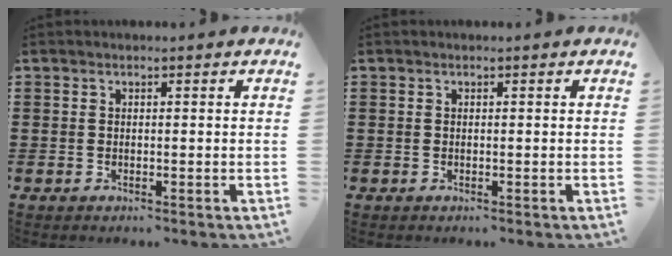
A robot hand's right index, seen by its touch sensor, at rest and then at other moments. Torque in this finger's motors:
{"motor_torque": [-0.70, 1.44, 0.00, 0.00]}